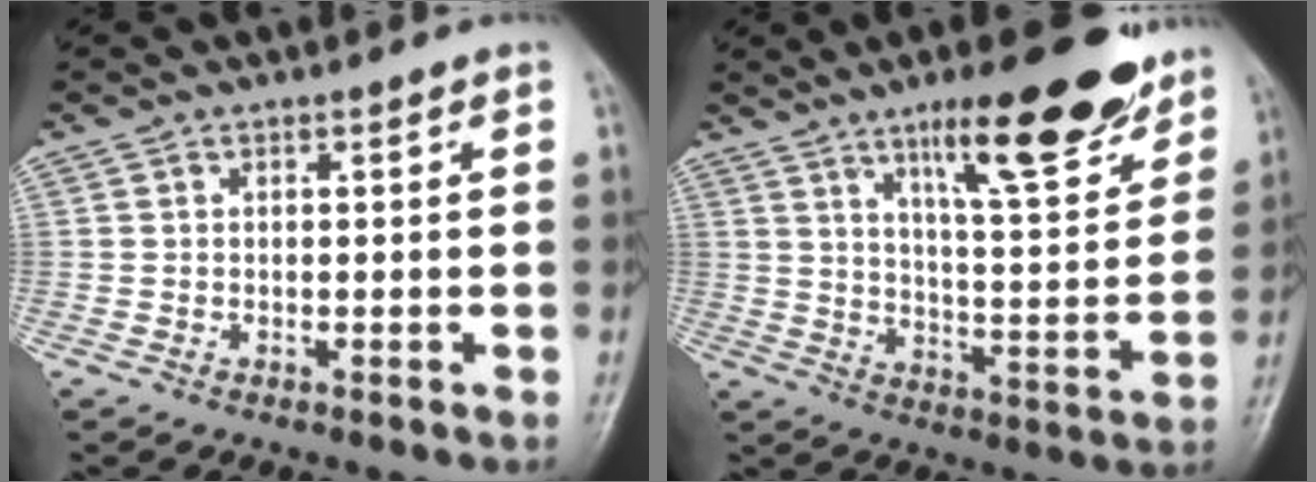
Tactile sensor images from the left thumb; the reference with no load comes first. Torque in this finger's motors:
{"motor_torque": [0.45, 0.29, 1.37, -1.40, 0.16]}